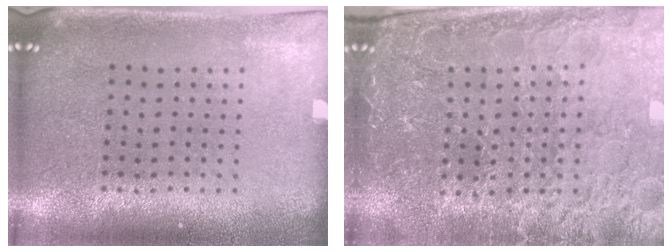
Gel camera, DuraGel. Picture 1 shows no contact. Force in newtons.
{"total": 3.7, "press": 3.6, "slide": 1.0}